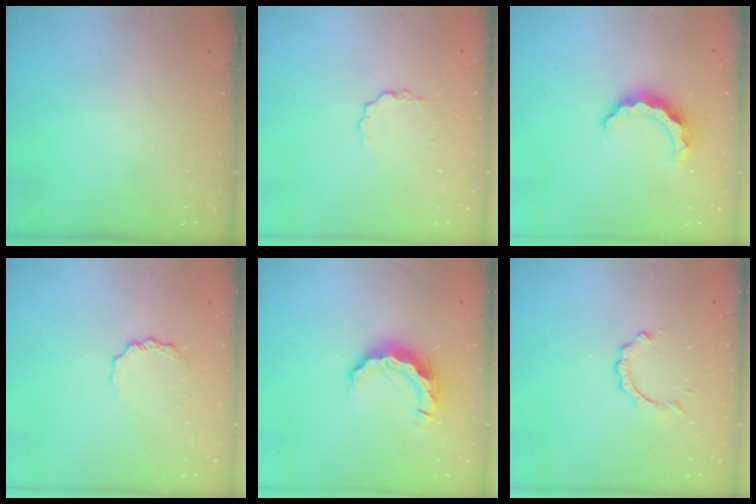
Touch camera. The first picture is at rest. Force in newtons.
{"total": 2.9, "press": 2.9, "slide": 0.2}
{"total": 7.7, "press": 7.7, "slide": 0.4}
{"total": 3.7, "press": 3.6, "slide": 0.5}
{"total": 11.0, "press": 10.9, "slide": 0.9}
{"total": 2.1, "press": 2.1, "slide": 0.2}